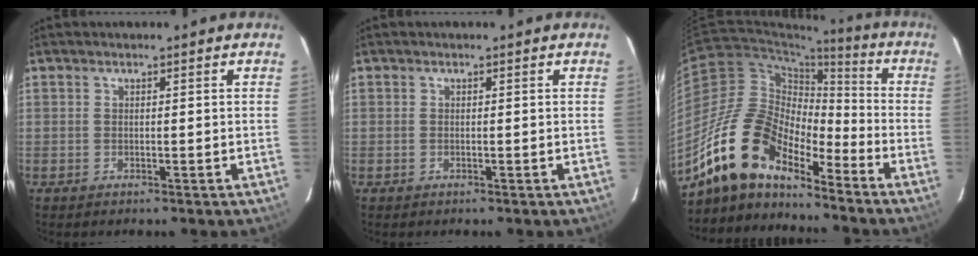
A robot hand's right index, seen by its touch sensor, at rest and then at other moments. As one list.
[{"total": 0.0}, {"total": 15.9, "force": [-12.6, 5.9, 7.7], "torque": [-0.137, 0.007, -0.249]}]